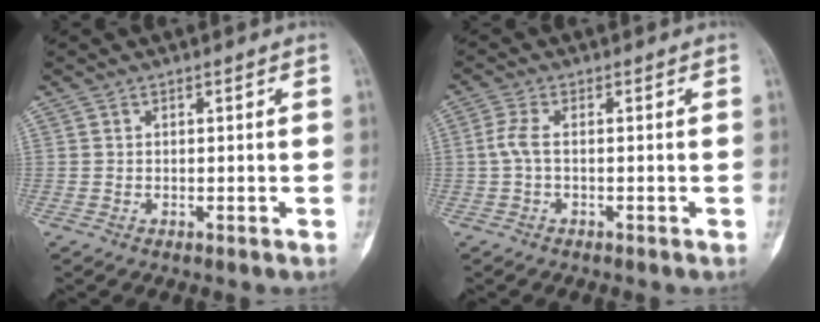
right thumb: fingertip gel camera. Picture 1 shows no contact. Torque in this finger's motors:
{"motor_torque": [0.08, -0.09, 0.66, -0.04, 0.04]}